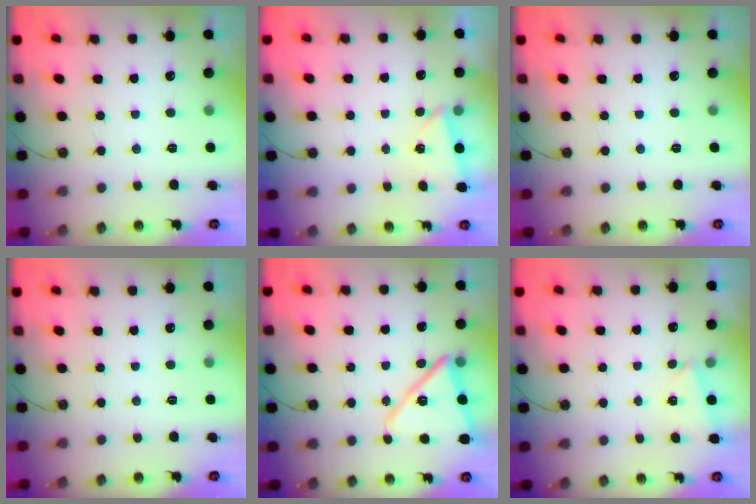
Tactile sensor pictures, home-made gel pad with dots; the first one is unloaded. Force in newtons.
{"total": 2.5, "press": 0.6, "slide": 2.4}
{"total": 0.0}
{"total": 0.0}
{"total": 15.0, "press": 14.9, "slide": 1.3}
{"total": 2.1, "press": 0.8, "slide": 1.9}